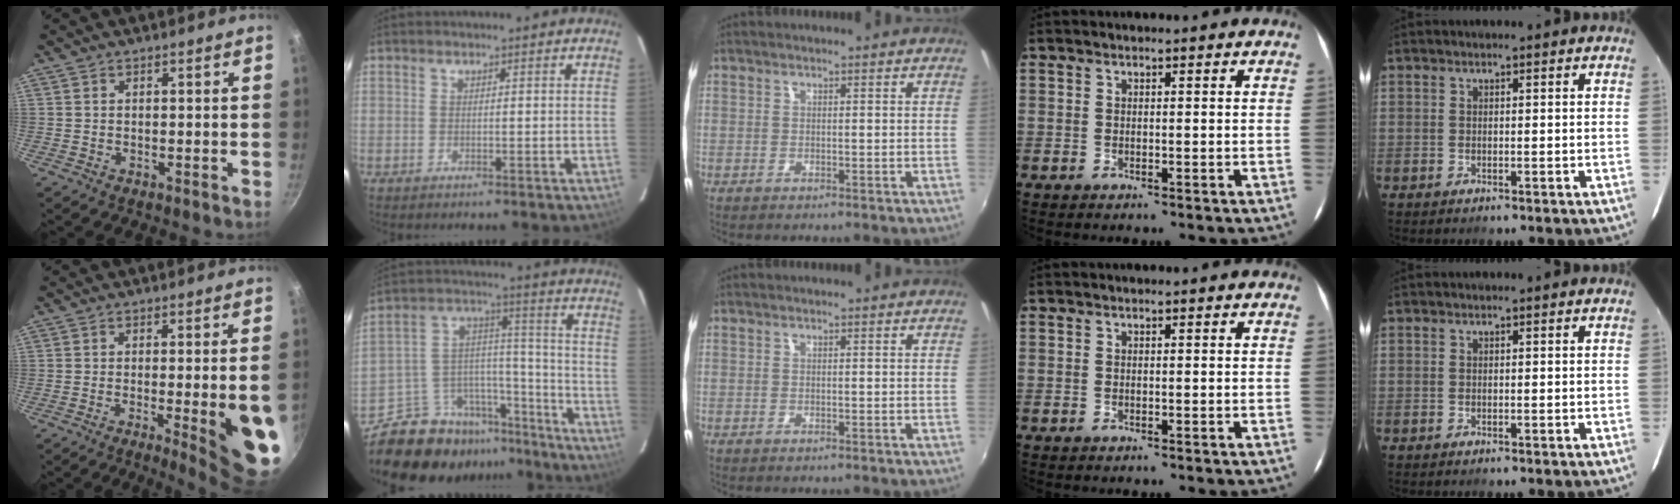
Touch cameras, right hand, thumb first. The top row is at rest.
{"thumb": {"total": 13.1, "force": [-3.2, 2.6, 12.5], "torque": [-0.137, 0.006, -0.034]}, "index": {"total": 16.6, "force": [-14.2, 8.0, 3.2], "torque": [-0.065, 0.070, -0.214]}}